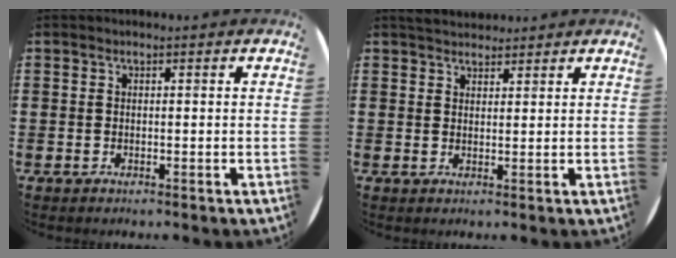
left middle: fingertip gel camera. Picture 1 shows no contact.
{"total": 2.7, "force": [2.6, 0.7, 0.1], "torque": [-0.006, -0.003, 0.050]}